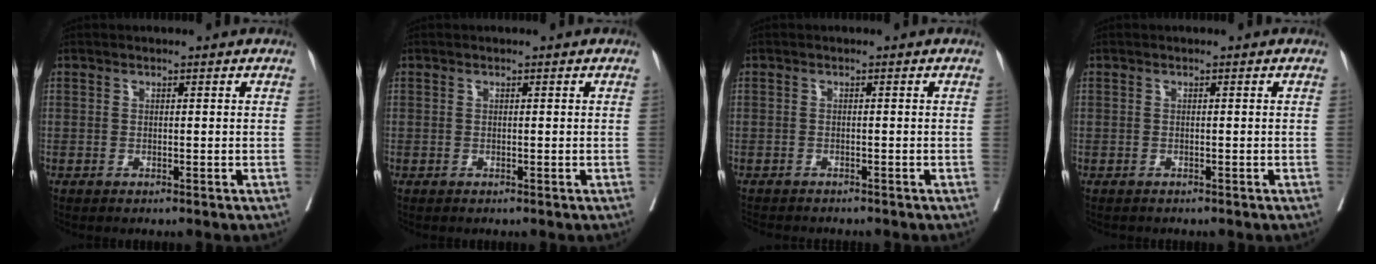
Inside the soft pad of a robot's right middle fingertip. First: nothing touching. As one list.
[{"total": 0.0}, {"total": 5.7, "force": [-5.2, 1.4, 2.0], "torque": [-0.028, -0.006, -0.074]}, {"total": 1.0, "force": [-0.9, 0.4, 0.2], "torque": [-0.009, -0.002, -0.015]}]